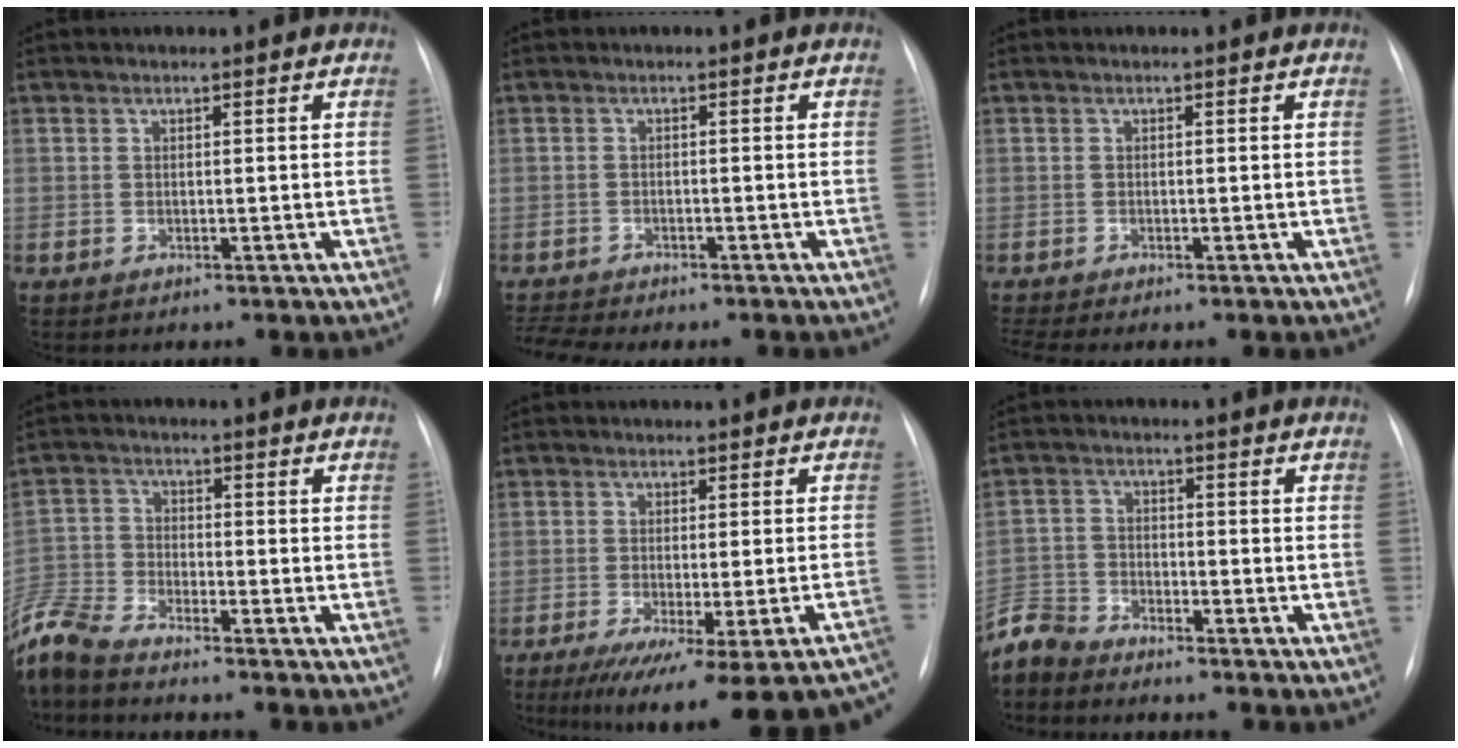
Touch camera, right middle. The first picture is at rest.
{"total": 3.7, "force": [-3.6, 0.1, 0.9], "torque": [-0.017, -0.011, -0.055]}
{"total": 1.8, "force": [-1.6, -0.4, 0.7], "torque": [-0.021, -0.009, -0.029]}
{"total": 9.9, "force": [-9.0, 1.3, 3.7], "torque": [-0.101, -0.010, -0.185]}
{"total": 19.2, "force": [-15.7, 1.3, 10.9], "torque": [-0.092, -0.036, -0.199]}
{"total": 5.6, "force": [-5.5, 1.2, 0.2], "torque": [-0.009, -0.009, -0.111]}